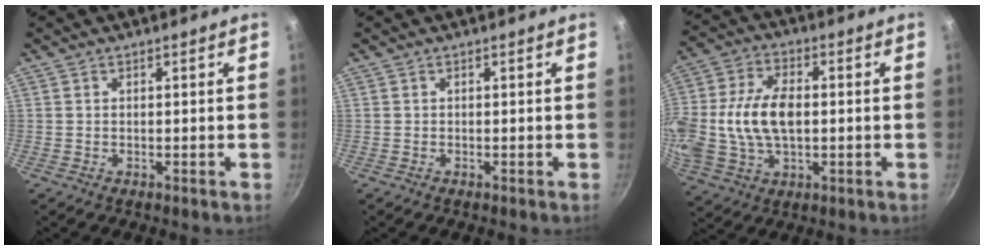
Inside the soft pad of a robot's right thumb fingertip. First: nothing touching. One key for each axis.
{"total": 0.0}
{"total": 18.0, "fx": -0.1, "fy": 11.1, "fz": 14.2, "tx": -0.315, "ty": 0.010, "tz": 0.006}